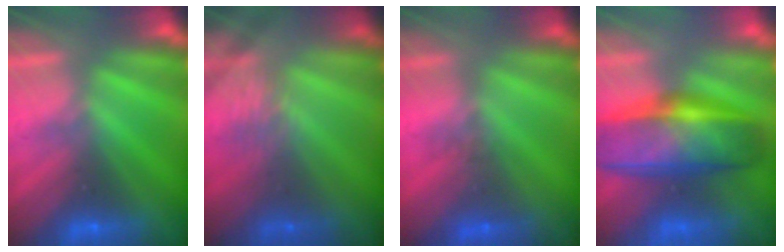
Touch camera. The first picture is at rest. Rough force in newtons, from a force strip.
{"total": 2.1}
{"total": 1.7}
{"total": 9.3}